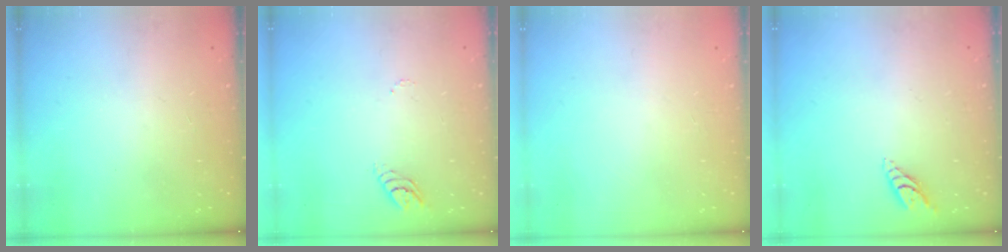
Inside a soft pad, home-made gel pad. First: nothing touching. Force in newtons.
{"total": 3.6, "press": 3.6, "slide": 0.3}
{"total": 0.0}
{"total": 6.2, "press": 6.2, "slide": 0.7}